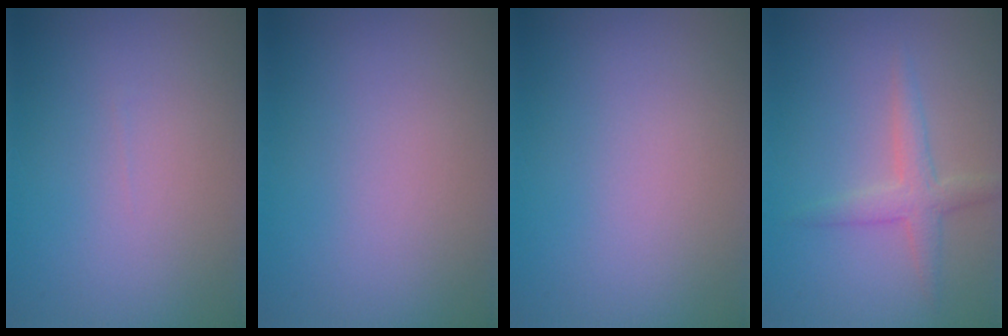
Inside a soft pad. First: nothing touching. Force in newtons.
{"total": 0.0}
{"total": 0.0}
{"total": 2.4, "press": 2.4, "slide": 0.1}